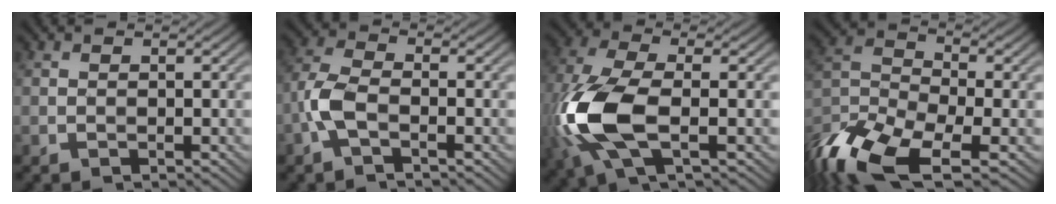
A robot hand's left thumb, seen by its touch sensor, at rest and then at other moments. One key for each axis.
{"total": 4.6, "fx": -1.8, "fy": 1.9, "fz": 3.7, "tx": -0.098, "ty": 0.006, "tz": -0.051}
{"total": 12.8, "fx": -2.8, "fy": 5.9, "fz": 11.1, "tx": -0.292, "ty": -0.011, "tz": -0.063}
{"total": 14.0, "fx": -8.9, "fy": 5.4, "fz": 9.4, "tx": -0.217, "ty": -0.021, "tz": -0.178}